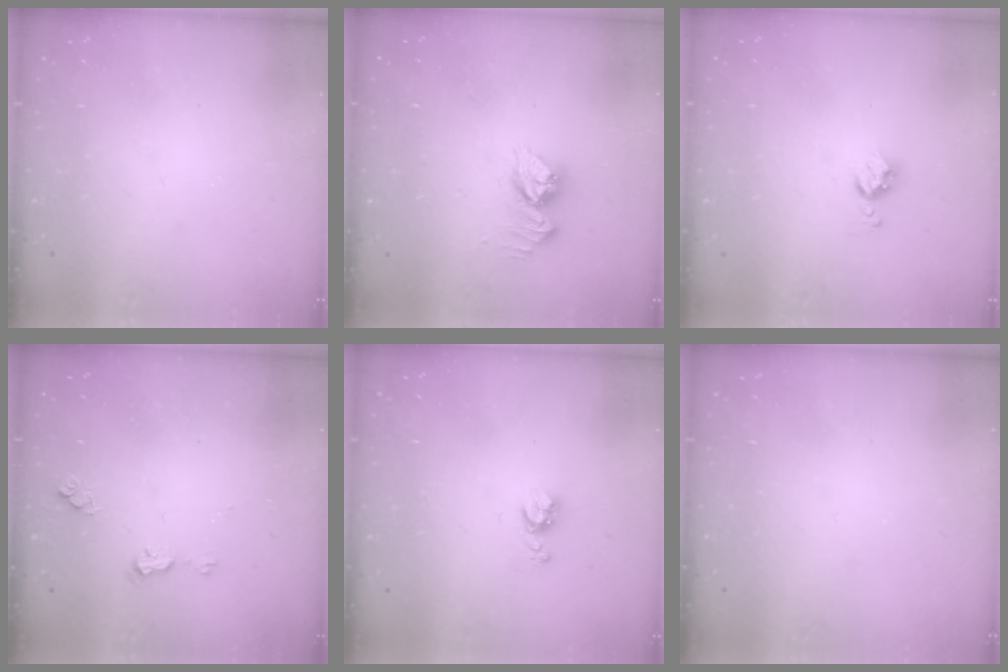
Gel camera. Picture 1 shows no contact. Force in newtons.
{"total": 9.7, "press": 9.7, "slide": 0.9}
{"total": 4.3, "press": 4.3, "slide": 0.5}
{"total": 5.1, "press": 5.0, "slide": 0.6}
{"total": 5.2, "press": 5.1, "slide": 0.6}
{"total": 0.0}